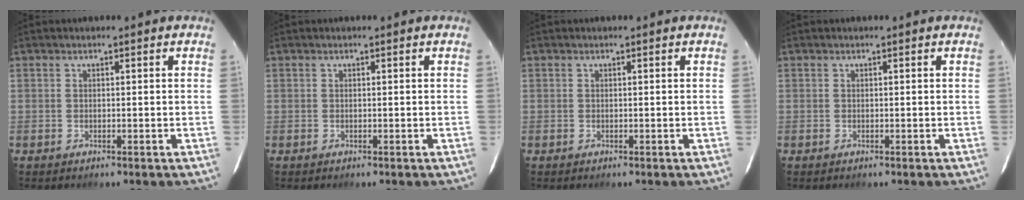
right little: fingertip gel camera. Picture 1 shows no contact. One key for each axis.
{"total": 0.0}
{"total": 0.0}
{"total": 0.0}